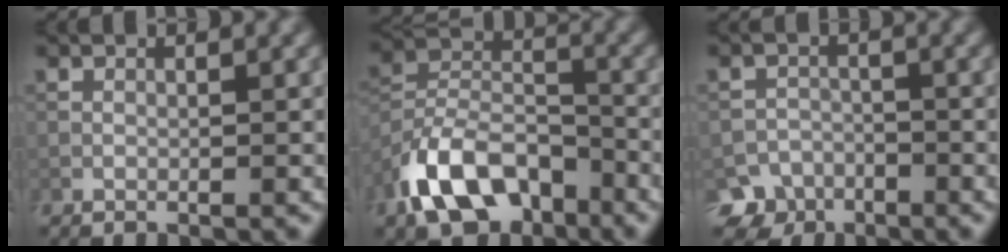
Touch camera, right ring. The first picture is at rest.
{"total": 9.1, "force": [-6.0, 4.8, 5.0], "torque": [-0.087, -0.001, -0.122]}
{"total": 5.1, "force": [-3.8, 3.4, 0.6], "torque": [0.008, -0.002, -0.055]}